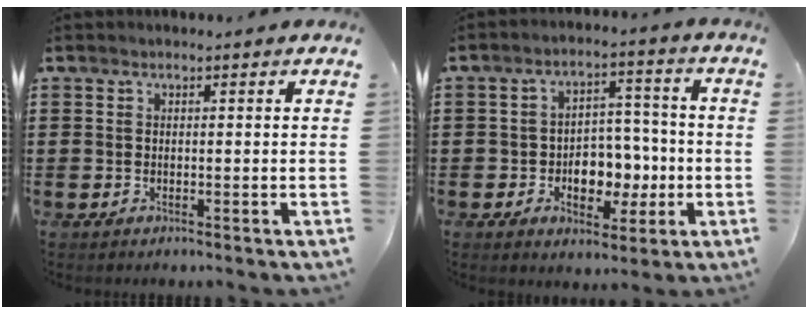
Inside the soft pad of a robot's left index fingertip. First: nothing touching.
{"total": 6.5, "force": [-1.6, 5.0, 3.8], "torque": [-0.062, 0.011, -0.030]}